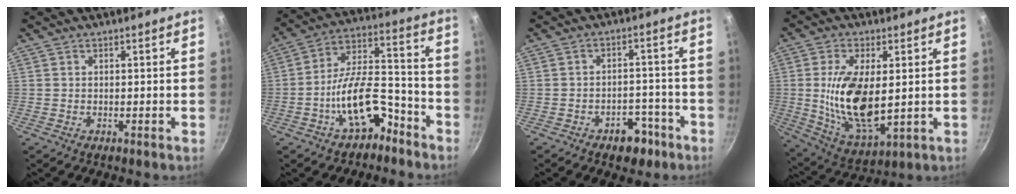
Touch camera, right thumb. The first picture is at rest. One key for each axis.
{"total": 13.6, "fx": -6.9, "fy": 6.9, "fz": 9.5, "tx": -0.159, "ty": 0.079, "tz": -0.118}
{"total": 6.5, "fx": -4.0, "fy": 3.9, "fz": 3.3, "tx": -0.023, "ty": 0.036, "tz": -0.056}
{"total": 15.6, "fx": 0.7, "fy": 7.5, "fz": 13.7, "tx": -0.249, "ty": -0.021, "tz": 0.027}